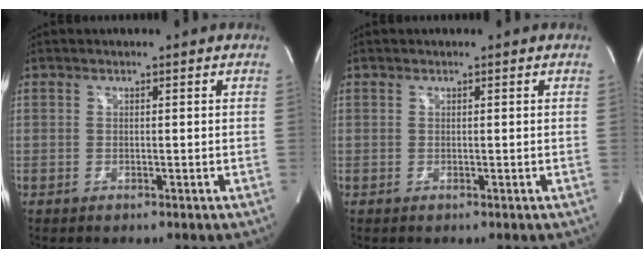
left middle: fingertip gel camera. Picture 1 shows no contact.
{"total": 0.0}